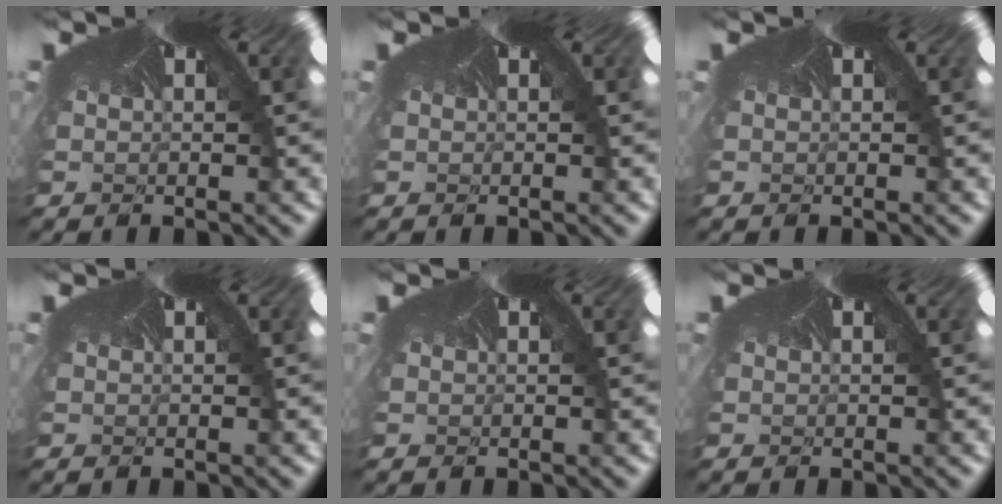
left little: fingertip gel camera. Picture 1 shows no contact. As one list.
[{"total": 0.0}, {"total": 0.0}, {"total": 0.0}, {"total": 0.0}, {"total": 0.0}]